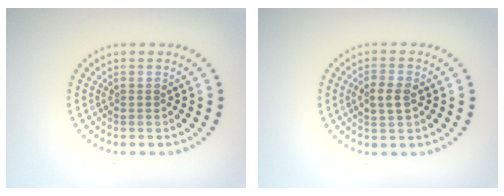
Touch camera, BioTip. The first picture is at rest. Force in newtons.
{"total": 2.6, "press": 2.6, "slide": 0.2}